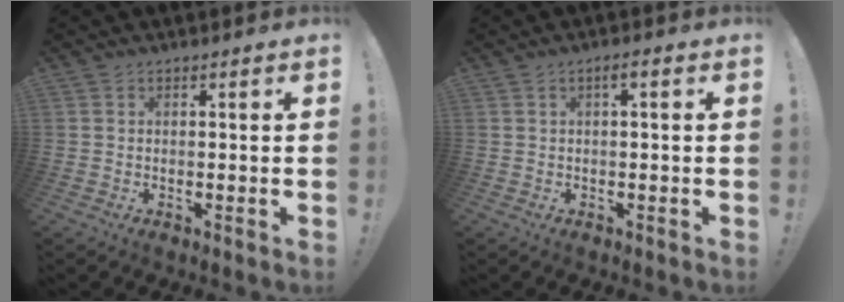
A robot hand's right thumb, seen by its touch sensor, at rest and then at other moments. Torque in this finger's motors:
{"motor_torque": [-0.06, 0.06, 0.00, 0.00, 0.00]}